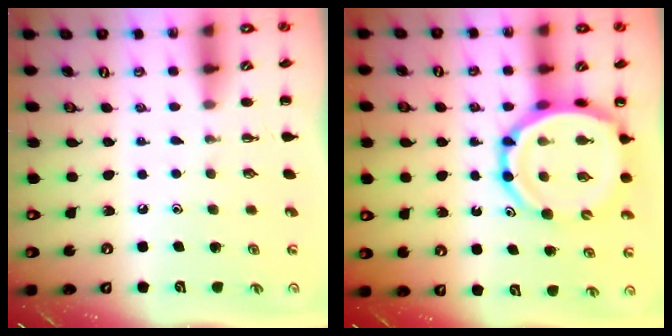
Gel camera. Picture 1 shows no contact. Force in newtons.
{"total": 14.9, "press": 14.3, "slide": 4.0}